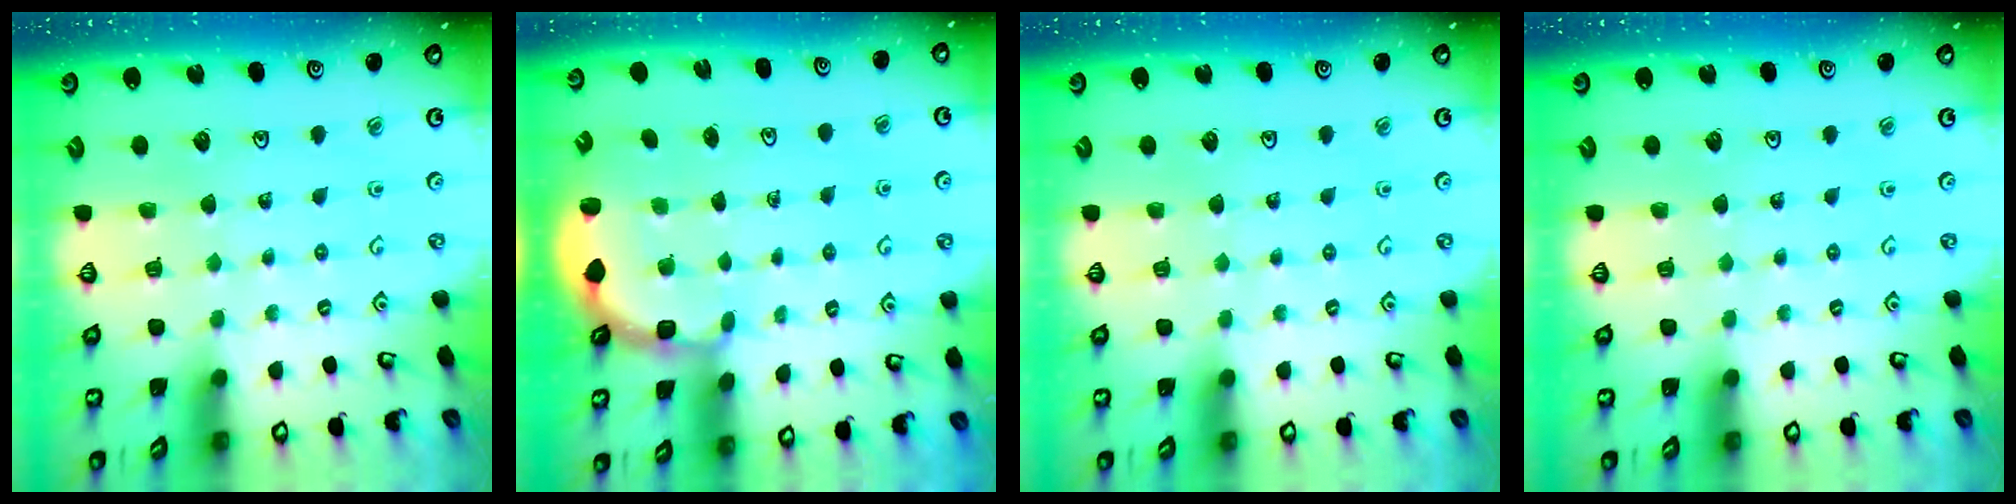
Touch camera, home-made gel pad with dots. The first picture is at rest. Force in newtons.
{"total": 2.8, "press": 2.4, "slide": 1.4}
{"total": 0.0}
{"total": 0.0}